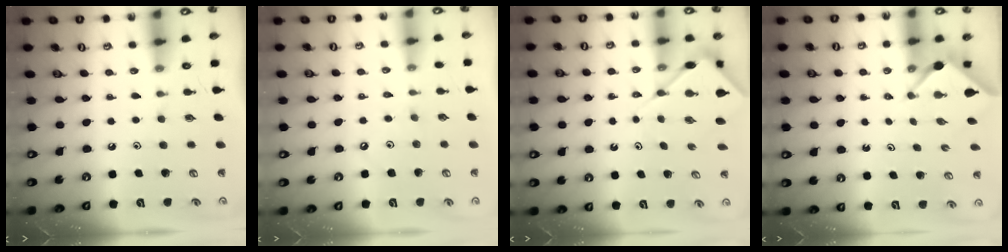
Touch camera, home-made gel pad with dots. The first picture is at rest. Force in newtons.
{"total": 2.6, "press": 2.6, "slide": 0.3}
{"total": 6.1, "press": 6.1, "slide": 0.5}
{"total": 2.4, "press": 2.4, "slide": 0.3}